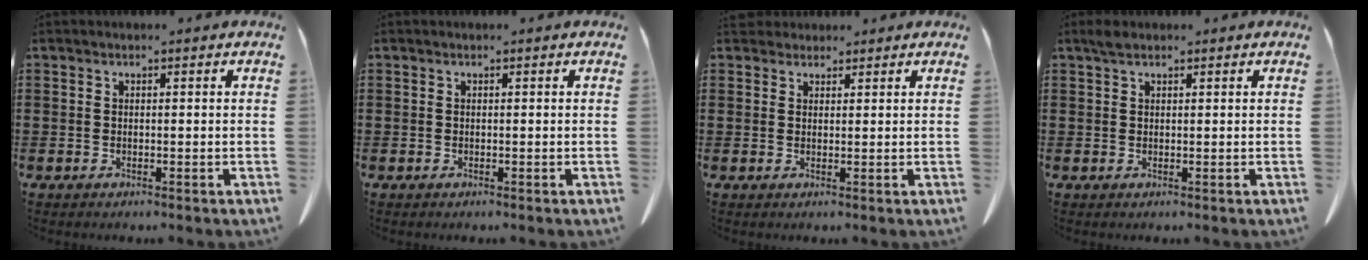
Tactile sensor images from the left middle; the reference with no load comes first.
{"total": 0.0}
{"total": 2.3, "force": [2.1, 1.0, 0.4], "torque": [-0.007, 0.000, 0.040]}
{"total": 1.3, "force": [0.9, 0.5, 0.8], "torque": [-0.019, 0.001, 0.018]}